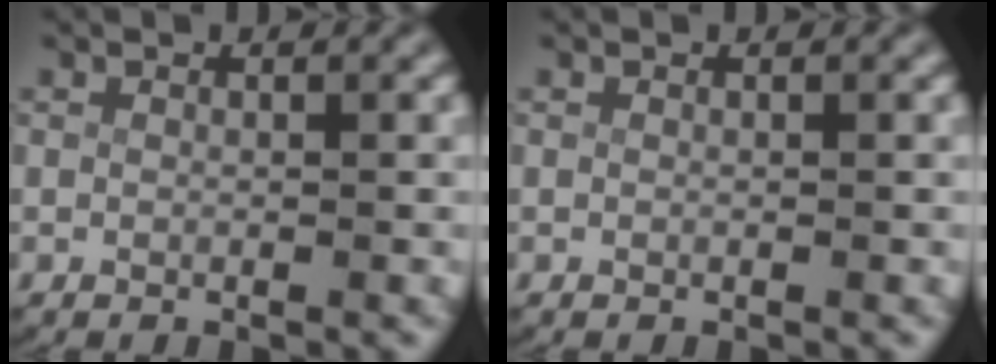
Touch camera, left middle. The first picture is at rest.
{"total": 0.0}